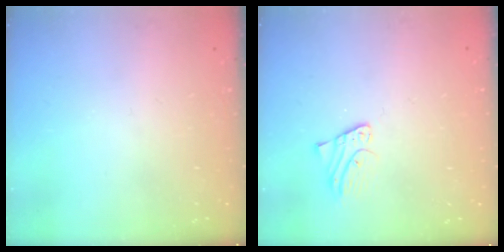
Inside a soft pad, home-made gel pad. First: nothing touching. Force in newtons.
{"total": 2.7, "press": 2.7, "slide": 0.2}